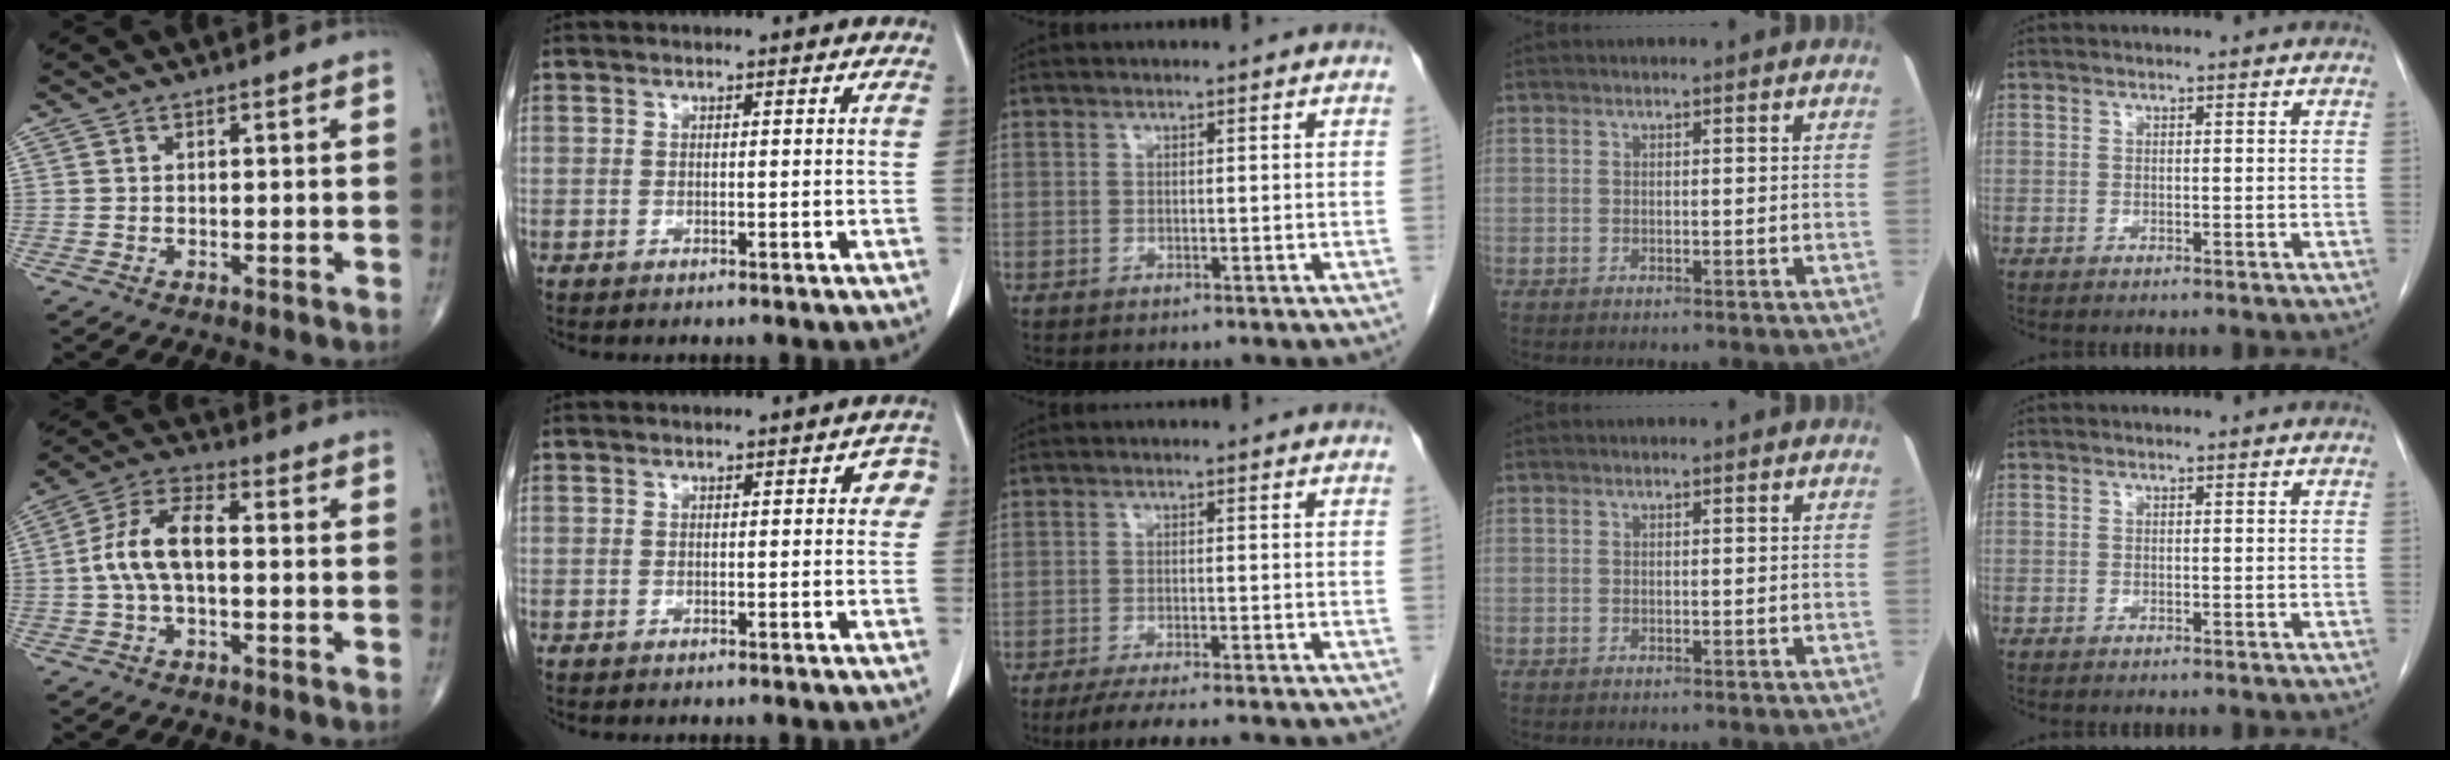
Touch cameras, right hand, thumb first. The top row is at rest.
{"thumb": {"total": 9.7, "force": [-0.4, 4.8, 8.5], "torque": [-0.174, 0.034, -0.013]}, "index": {"total": 2.4, "force": [0.5, 1.2, 2.0], "torque": [-0.008, 0.011, 0.000]}, "middle": {"total": 8.7, "force": [-7.3, 0.5, 4.7], "torque": [-0.060, -0.016, -0.108]}}